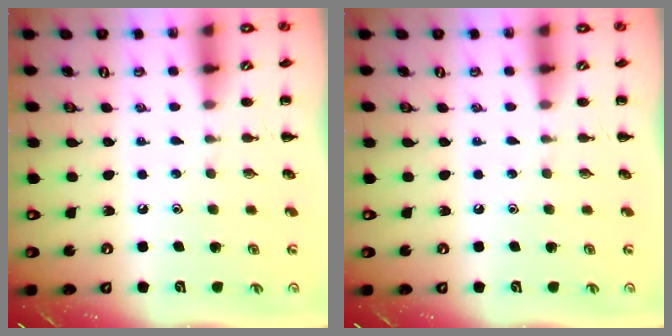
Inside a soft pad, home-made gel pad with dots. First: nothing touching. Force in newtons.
{"total": 0.0}